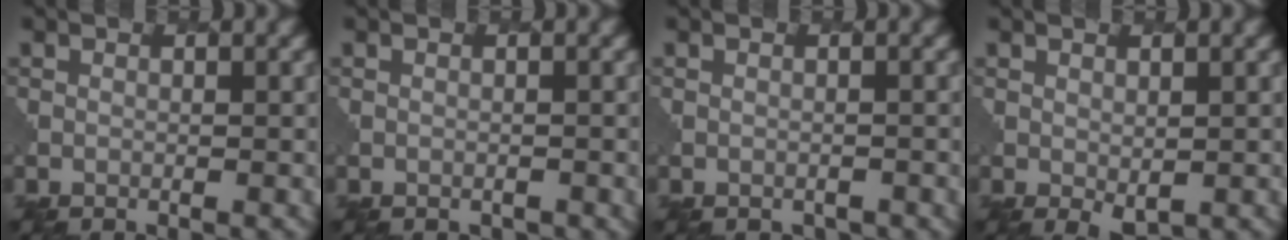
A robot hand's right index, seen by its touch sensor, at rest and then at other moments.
{"total": 0.9, "force": [-0.6, 0.6, 0.0], "torque": [0.000, 0.000, -0.004]}
{"total": 1.2, "force": [-0.9, 0.8, 0.1], "torque": [-0.003, 0.000, -0.008]}
{"total": 1.3, "force": [0.5, 0.8, 0.9], "torque": [-0.018, -0.007, 0.013]}